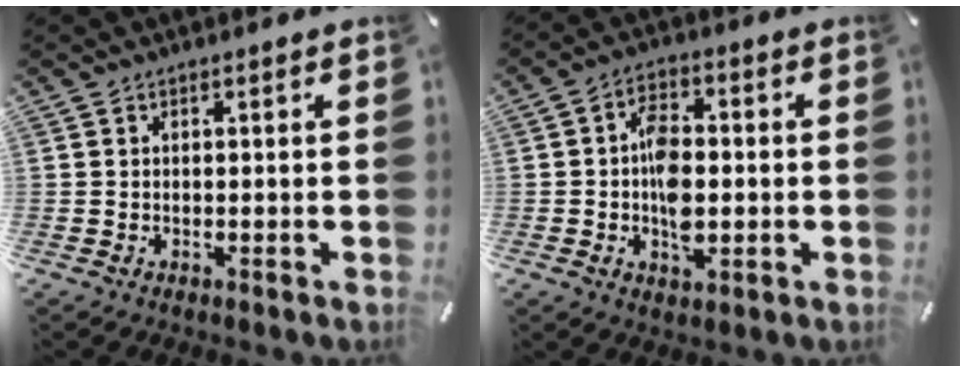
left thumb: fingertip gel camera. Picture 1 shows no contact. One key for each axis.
{"total": 8.7, "fx": -0.9, "fy": 5.3, "fz": 6.9, "tx": -0.122, "ty": 0.004, "tz": -0.018}